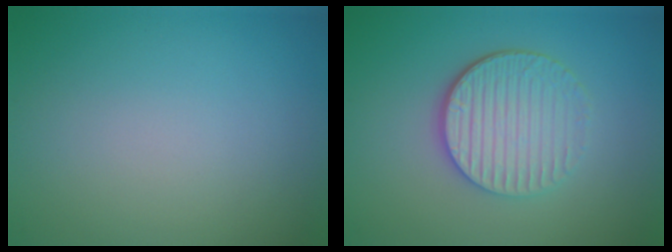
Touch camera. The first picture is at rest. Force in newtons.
{"total": 4.7, "press": 3.7, "slide": 3.0}